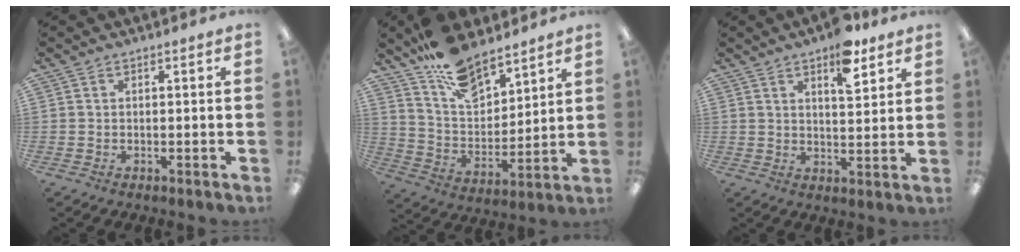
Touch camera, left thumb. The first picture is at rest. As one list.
[{"total": 13.7, "force": [11.1, 5.9, 5.5], "torque": [-0.114, -0.072, 0.208]}, {"total": 9.4, "force": [6.5, 3.7, 5.7], "torque": [-0.073, -0.035, 0.107]}]